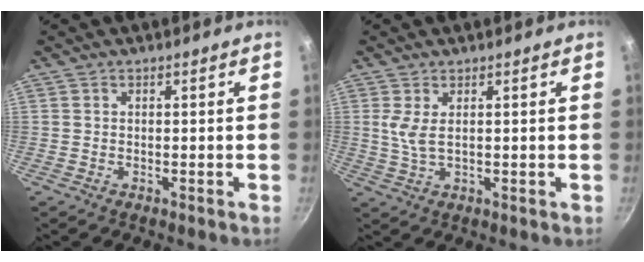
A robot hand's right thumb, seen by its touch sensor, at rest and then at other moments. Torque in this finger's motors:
{"motor_torque": [-0.09, -0.21, 0.31, 0.48, 0.07]}